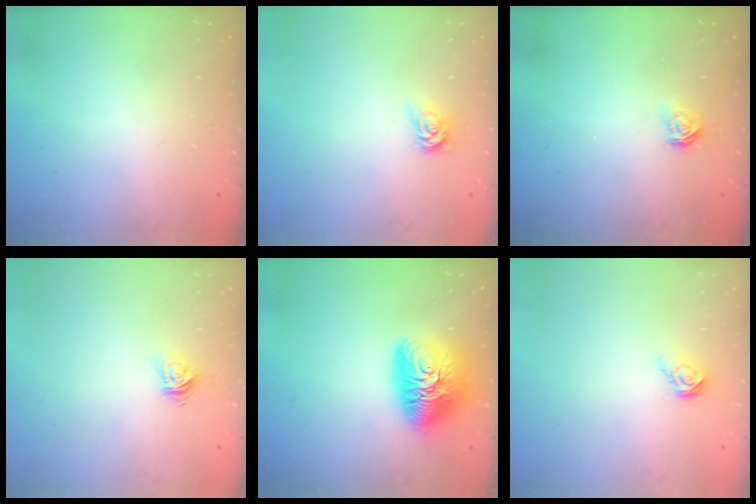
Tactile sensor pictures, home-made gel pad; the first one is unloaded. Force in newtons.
{"total": 2.5, "press": 2.5, "slide": 0.4}
{"total": 3.0, "press": 3.0, "slide": 0.3}
{"total": 4.7, "press": 4.7, "slide": 0.4}
{"total": 13.7, "press": 13.6, "slide": 1.1}
{"total": 4.9, "press": 4.9, "slide": 0.4}